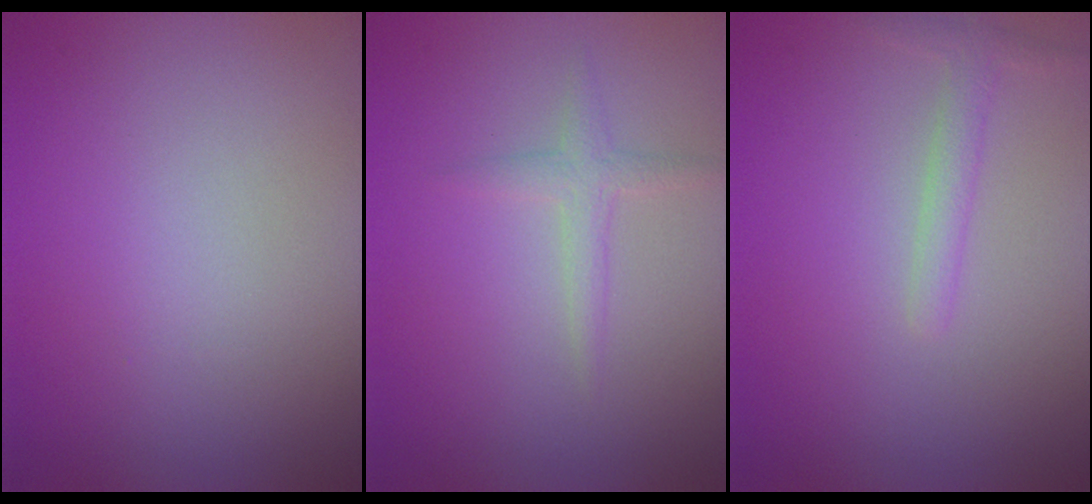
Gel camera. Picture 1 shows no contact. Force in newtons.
{"total": 1.5, "press": 1.5, "slide": 0.1}
{"total": 1.5, "press": 1.5, "slide": 0.0}